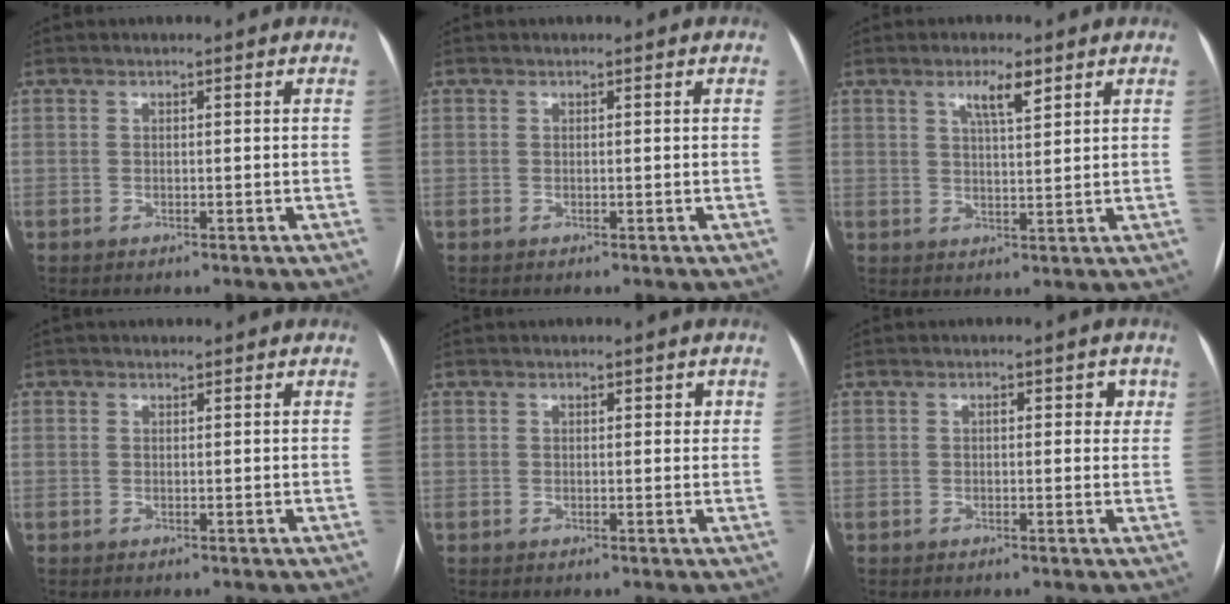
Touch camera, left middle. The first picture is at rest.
{"total": 1.5, "force": [-0.8, -1.0, -0.8], "torque": [0.013, -0.009, -0.014]}
{"total": 4.3, "force": [2.5, 0.7, 3.4], "torque": [-0.061, 0.001, 0.044]}
{"total": 1.1, "force": [-0.5, -0.9, -0.6], "torque": [0.004, -0.009, -0.007]}
{"total": 1.7, "force": [0.8, 0.9, 1.2], "torque": [-0.012, 0.006, 0.010]}
{"total": 3.0, "force": [1.0, 1.6, 2.3], "torque": [-0.024, 0.011, 0.007]}